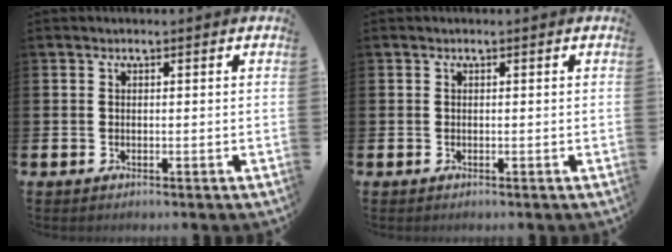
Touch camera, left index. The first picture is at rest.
{"total": 0.0}